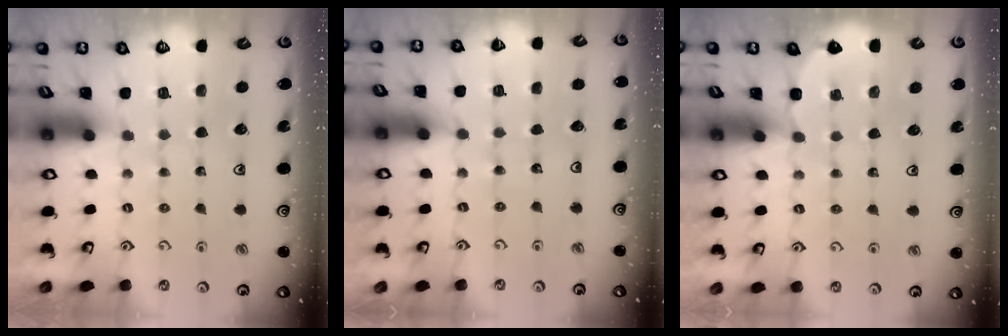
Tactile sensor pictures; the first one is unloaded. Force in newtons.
{"total": 4.1, "press": 4.1, "slide": 0.6}
{"total": 3.1, "press": 3.1, "slide": 0.1}